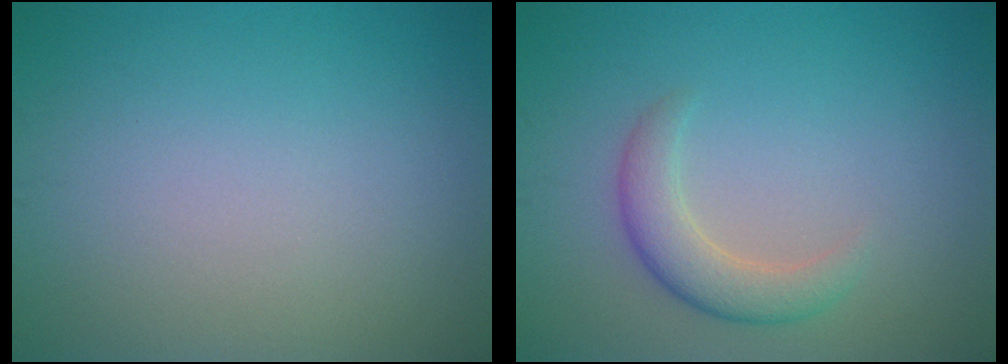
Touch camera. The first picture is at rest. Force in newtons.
{"total": 3.0, "press": 3.0, "slide": 0.3}